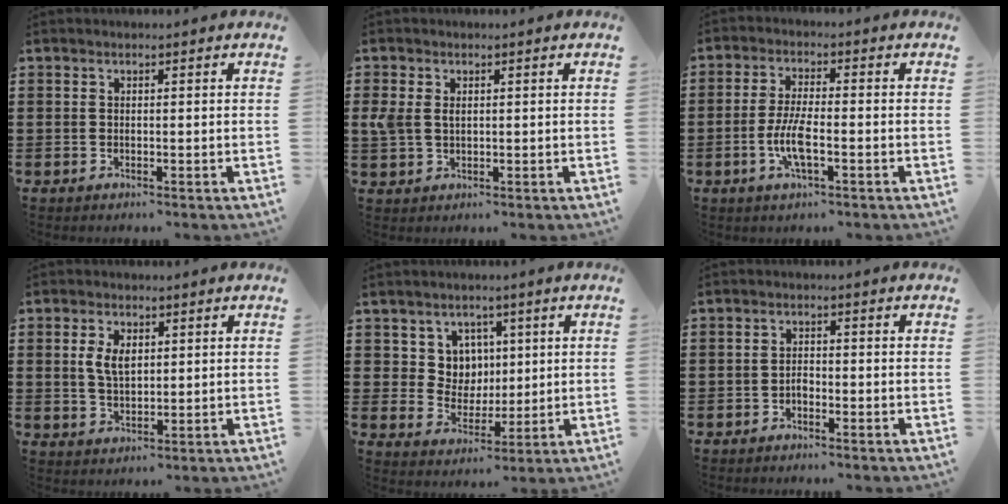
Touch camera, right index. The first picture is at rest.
{"total": 2.7, "force": [0.8, 1.8, 1.9], "torque": [-0.049, 0.005, 0.011]}
{"total": 5.9, "force": [-1.9, 1.4, 5.4], "torque": [-0.119, -0.008, -0.040]}
{"total": 4.4, "force": [1.1, 2.5, 3.5], "torque": [-0.075, 0.010, 0.018]}
{"total": 6.9, "force": [2.5, 6.1, 1.9], "torque": [-0.061, 0.009, 0.047]}
{"total": 1.4, "force": [-0.9, 0.7, 0.7], "torque": [-0.017, 0.000, -0.019]}